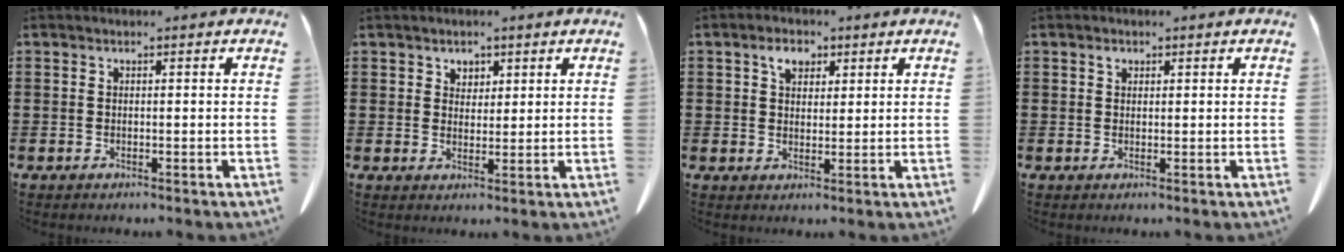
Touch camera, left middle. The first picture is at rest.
{"total": 2.5, "force": [1.8, 1.6, 0.3], "torque": [-0.004, 0.003, 0.033]}
{"total": 3.8, "force": [2.1, 2.7, 1.8], "torque": [-0.029, 0.004, 0.033]}
{"total": 0.9, "force": [0.5, 0.6, 0.4], "torque": [-0.011, 0.004, 0.010]}